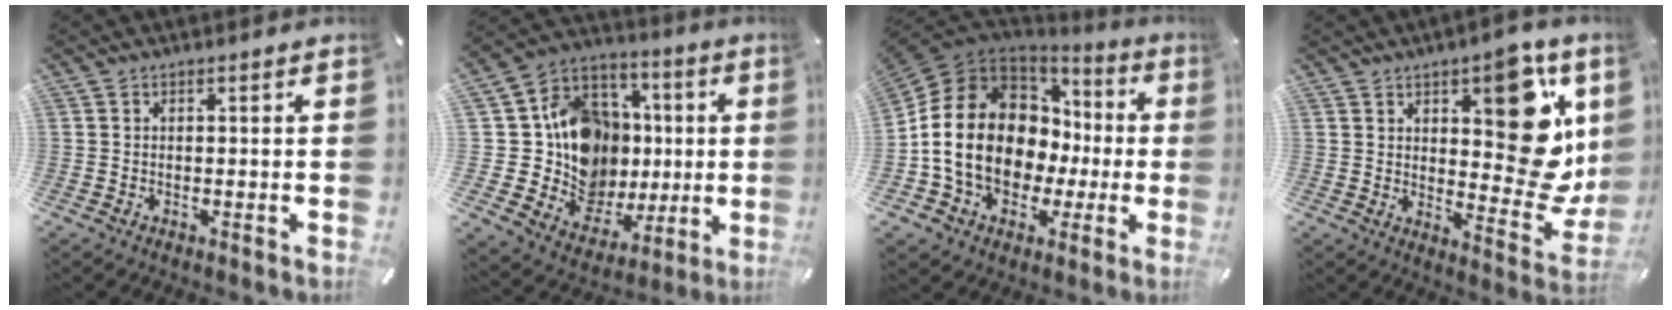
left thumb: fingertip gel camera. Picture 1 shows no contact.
{"total": 16.8, "force": [0.7, 15.2, 7.1], "torque": [-0.147, -0.021, 0.035]}
{"total": 16.7, "force": [-1.0, 13.5, 9.9], "torque": [-0.219, -0.003, -0.019]}
{"total": 19.6, "force": [6.4, 10.1, 15.5], "torque": [-0.166, -0.049, 0.106]}